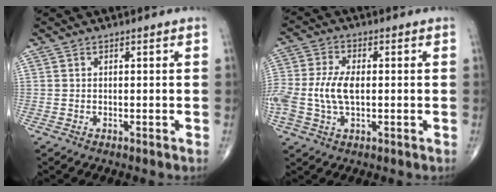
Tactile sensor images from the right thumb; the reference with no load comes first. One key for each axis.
{"total": 9.5, "fx": -0.5, "fy": 5.2, "fz": 8.0, "tx": -0.189, "ty": 0.008, "tz": -0.008}